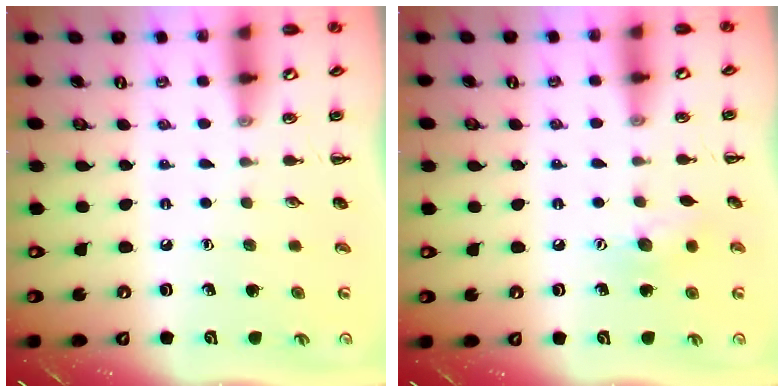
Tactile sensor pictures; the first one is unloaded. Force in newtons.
{"total": 8.3, "press": 8.2, "slide": 1.3}